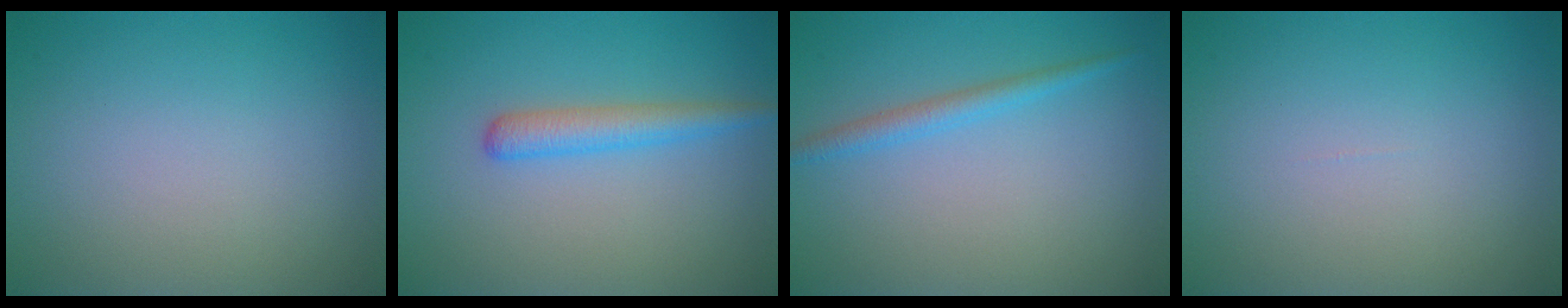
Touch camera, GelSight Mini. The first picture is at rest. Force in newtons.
{"total": 2.5, "press": 2.5, "slide": 0.1}
{"total": 1.8, "press": 1.8, "slide": 0.1}
{"total": 0.0}